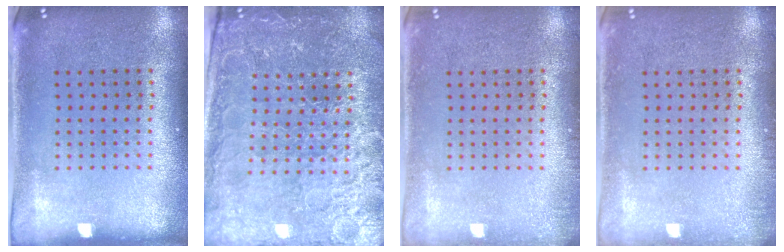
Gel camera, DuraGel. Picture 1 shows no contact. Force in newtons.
{"total": 4.0, "press": 3.8, "slide": 1.0}
{"total": 0.8, "press": 0.8, "slide": 0.0}
{"total": 0.8, "press": 0.8, "slide": 0.0}